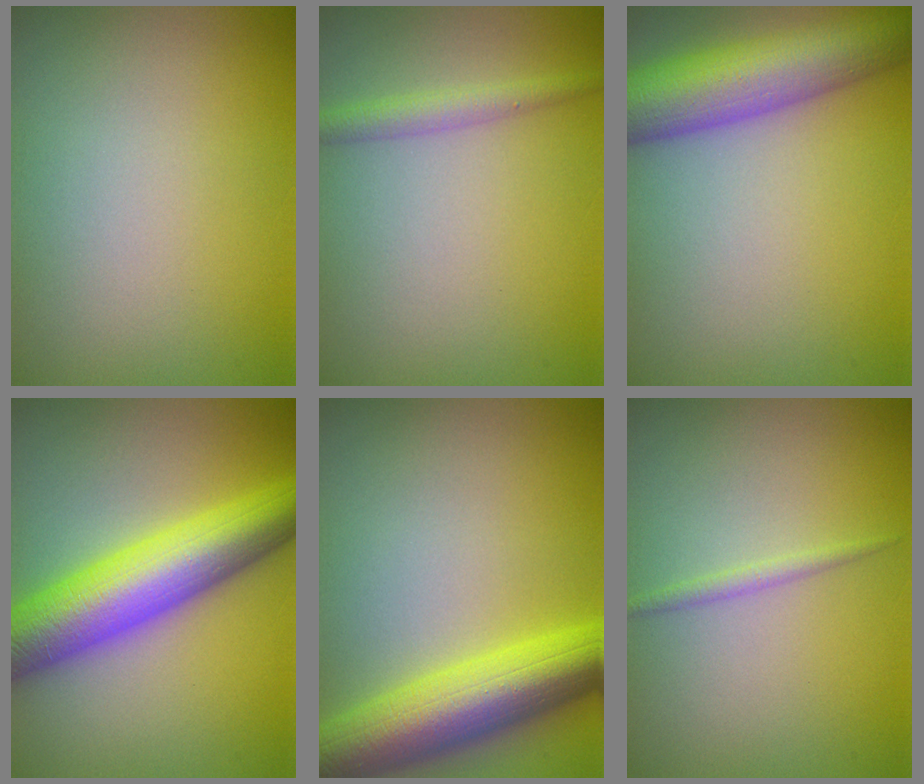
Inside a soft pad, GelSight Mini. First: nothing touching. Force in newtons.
{"total": 2.0, "press": 2.0, "slide": 0.1}
{"total": 9.6, "press": 9.6, "slide": 0.3}
{"total": 10.1, "press": 10.1, "slide": 0.1}
{"total": 9.0, "press": 9.0, "slide": 0.2}
{"total": 1.0, "press": 1.0, "slide": 0.1}